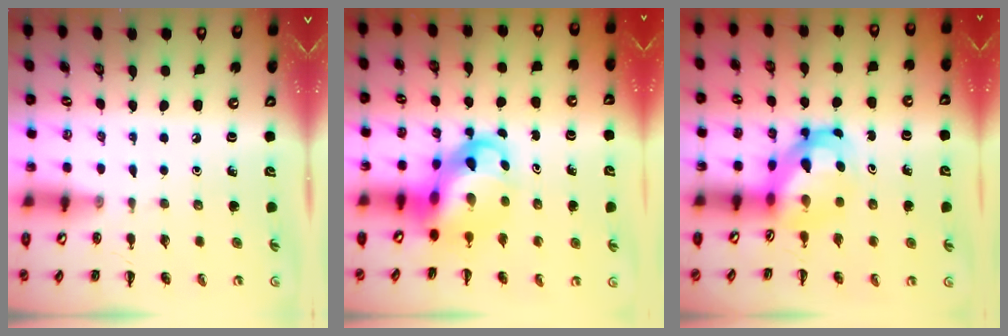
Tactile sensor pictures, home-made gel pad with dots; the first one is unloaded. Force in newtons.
{"total": 7.5, "press": 7.2, "slide": 2.1}
{"total": 5.0, "press": 4.8, "slide": 1.3}